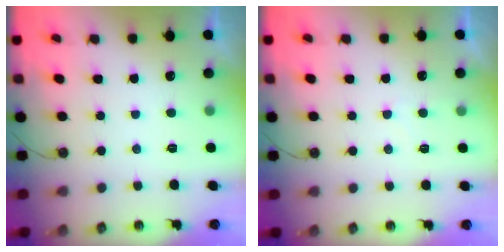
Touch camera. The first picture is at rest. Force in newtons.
{"total": 3.9, "press": 3.9, "slide": 0.5}